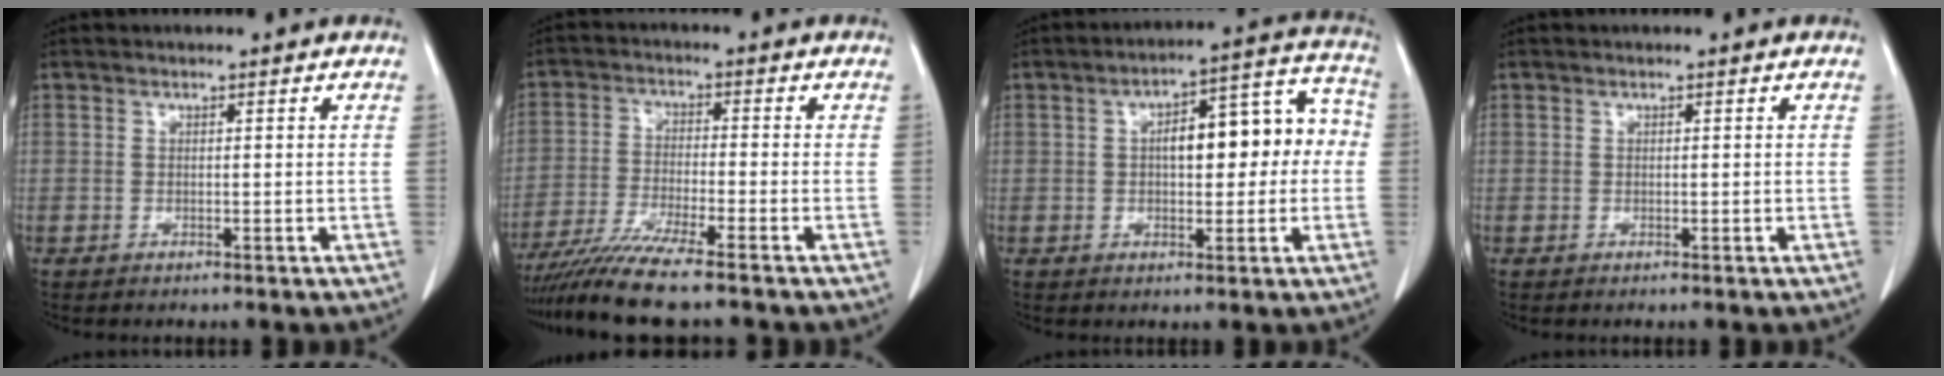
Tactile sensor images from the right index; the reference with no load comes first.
{"total": 9.2, "force": [-7.6, -0.7, 5.2], "torque": [-0.090, -0.029, -0.133]}
{"total": 11.7, "force": [0.5, 4.6, 10.7], "torque": [-0.137, 0.053, 0.012]}
{"total": 0.0}